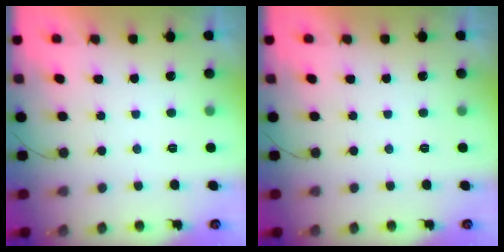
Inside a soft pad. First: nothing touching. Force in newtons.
{"total": 0.0}